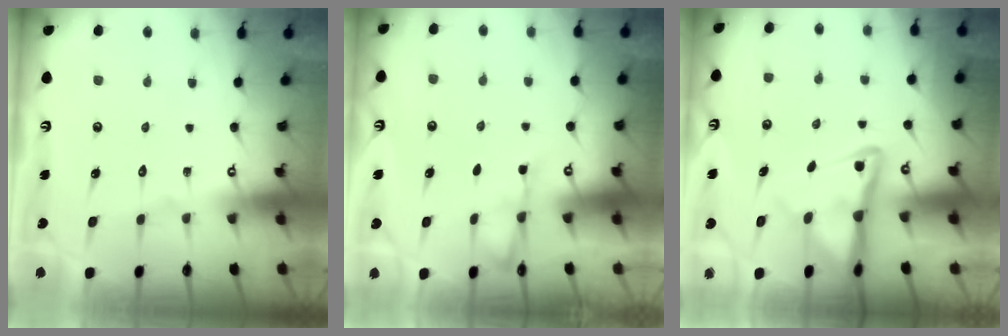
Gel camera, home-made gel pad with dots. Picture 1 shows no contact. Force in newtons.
{"total": 2.3, "press": 2.3, "slide": 0.4}
{"total": 7.4, "press": 7.3, "slide": 0.8}